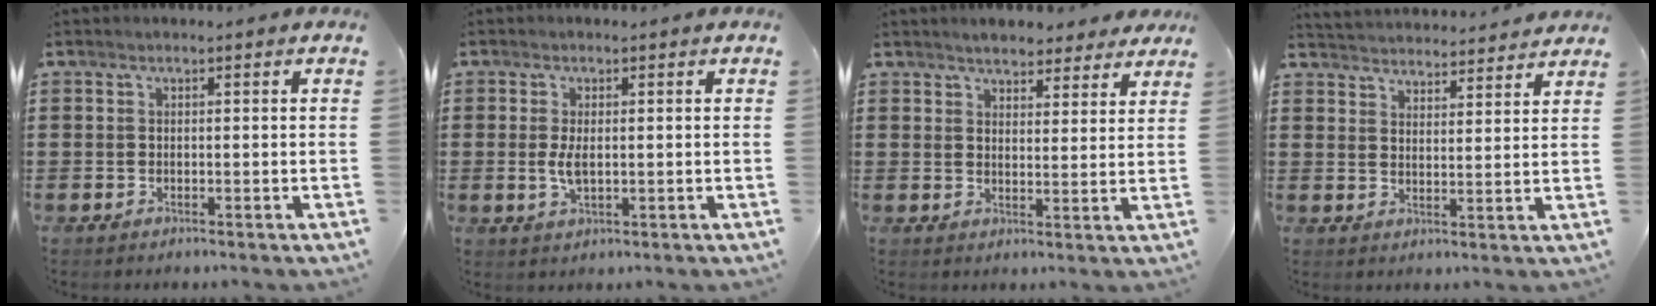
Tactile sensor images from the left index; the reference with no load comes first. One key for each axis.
{"total": 3.1, "fx": 0.1, "fy": 1.3, "fz": 2.8, "tx": -0.070, "ty": -0.003, "tz": -0.003}
{"total": 3.9, "fx": 3.8, "fy": 1.0, "fz": 0.5, "tx": -0.022, "ty": -0.006, "tz": 0.070}
{"total": 3.8, "fx": 3.8, "fy": -0.1, "fz": -0.4, "tx": -0.008, "ty": -0.022, "tz": 0.068}